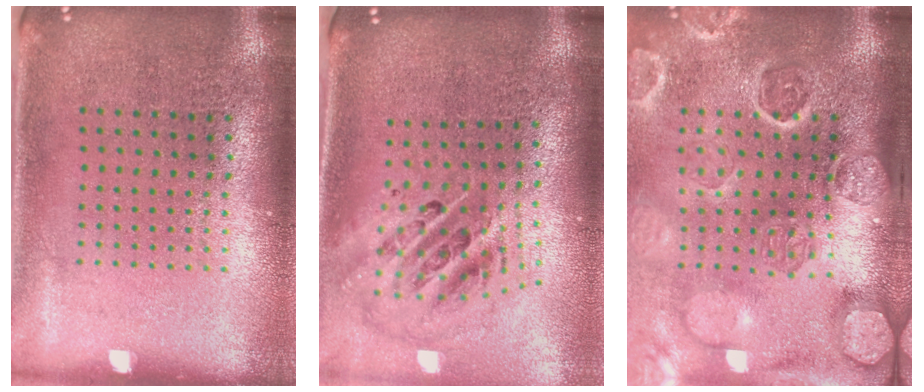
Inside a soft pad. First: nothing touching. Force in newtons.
{"total": 2.7, "press": 1.9, "slide": 1.9}
{"total": 4.3, "press": 3.6, "slide": 2.5}